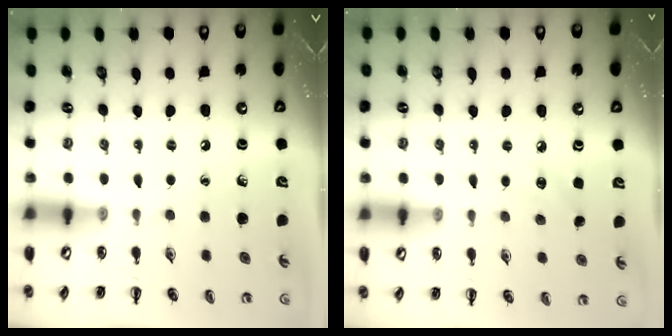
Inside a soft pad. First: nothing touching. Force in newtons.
{"total": 4.4, "press": 4.2, "slide": 1.2}